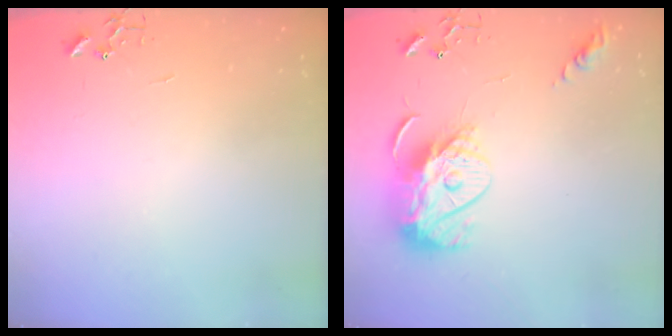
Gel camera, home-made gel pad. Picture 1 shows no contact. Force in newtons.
{"total": 14.0, "press": 13.9, "slide": 1.4}